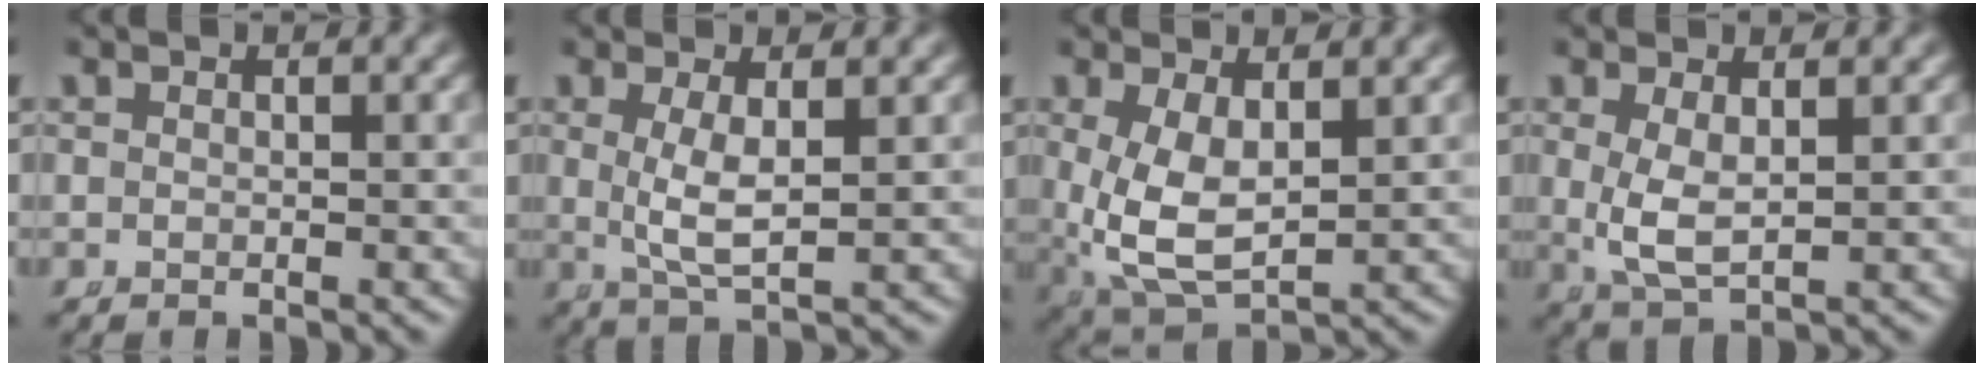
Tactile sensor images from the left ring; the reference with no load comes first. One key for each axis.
{"total": 3.7, "fx": 0.3, "fy": 0.8, "fz": 3.6, "tx": -0.073, "ty": -0.018, "tz": 0.020}
{"total": 6.9, "fx": 0.2, "fy": 4.4, "fz": 5.4, "tx": -0.128, "ty": -0.035, "tz": 0.027}
{"total": 3.8, "fx": 0.2, "fy": 2.0, "fz": 3.3, "tx": -0.085, "ty": -0.019, "tz": 0.021}